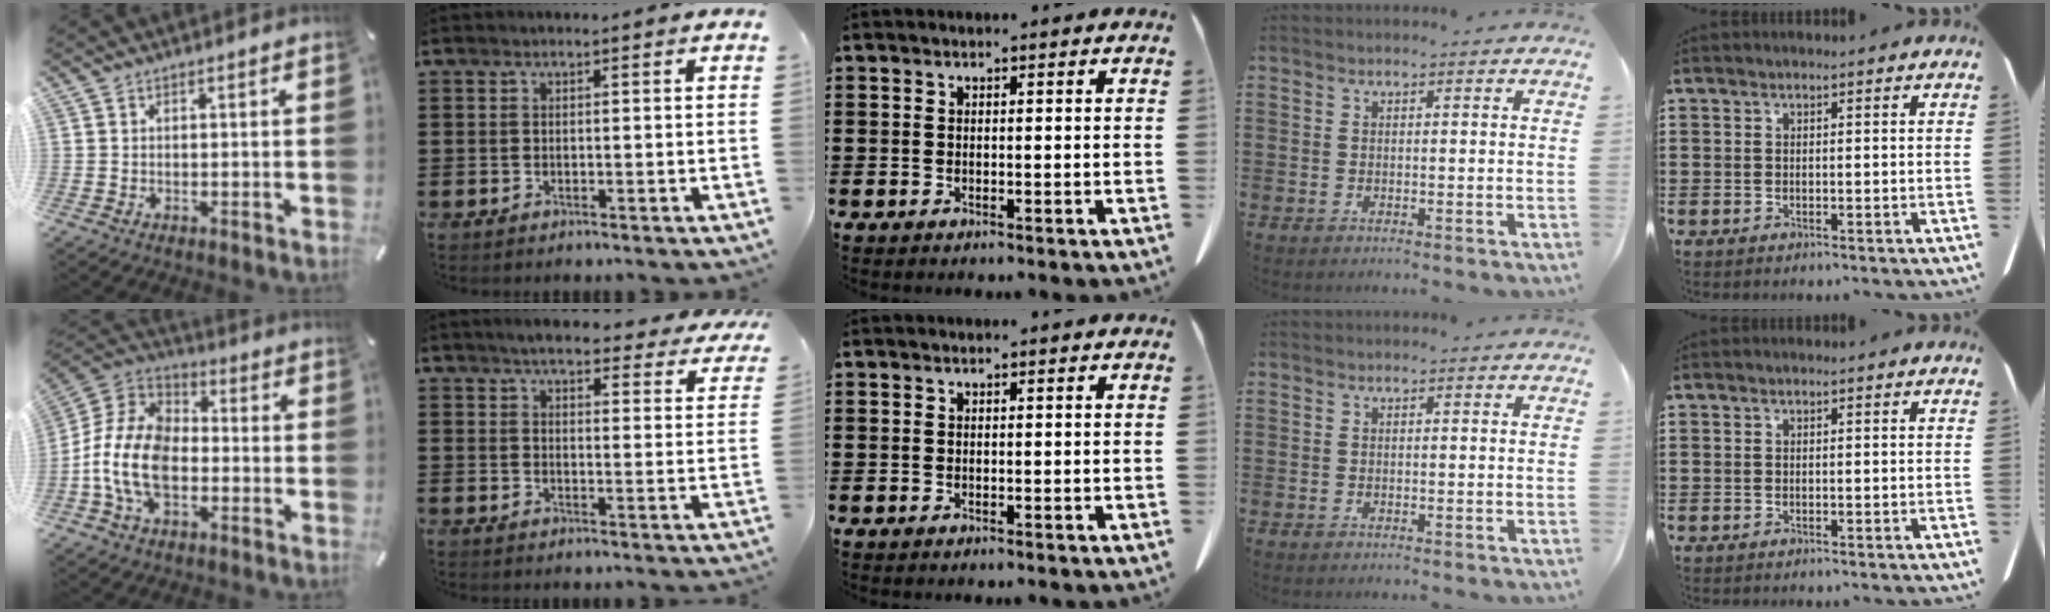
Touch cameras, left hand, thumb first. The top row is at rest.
{"thumb": {"total": 13.9, "force": [-4.1, 9.1, 9.6], "torque": [-0.225, 0.009, -0.079]}, "index": {"total": 5.3, "force": [4.9, 0.3, 2.1], "torque": [-0.058, -0.019, 0.085]}}